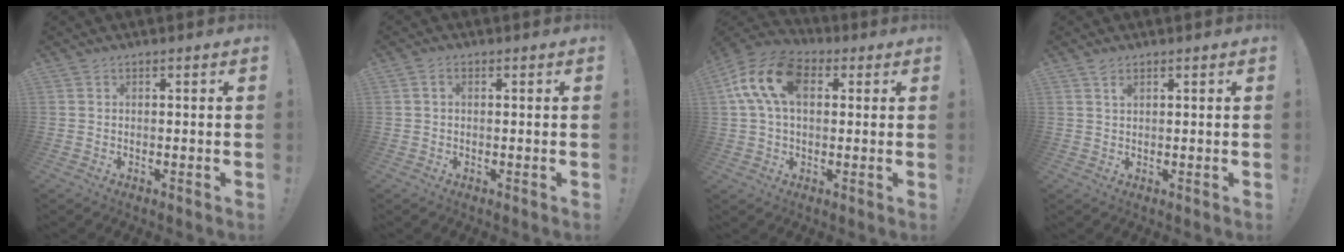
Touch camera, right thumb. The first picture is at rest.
{"total": 1.4, "force": [0.2, 0.8, 1.1], "torque": [-0.020, 0.002, 0.002]}
{"total": 16.4, "force": [3.9, 10.3, 12.1], "torque": [-0.238, 0.014, 0.071]}
{"total": 1.9, "force": [1.2, 0.8, 1.2], "torque": [-0.025, 0.001, 0.021]}